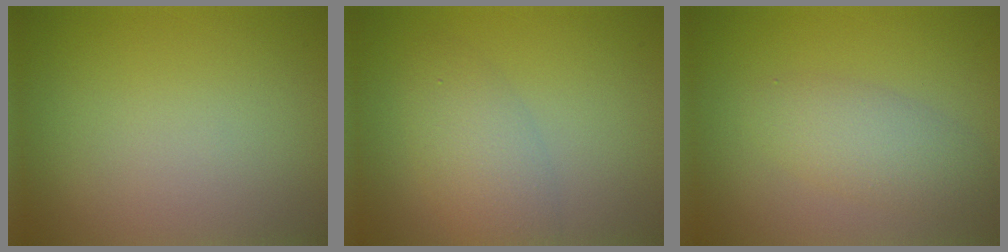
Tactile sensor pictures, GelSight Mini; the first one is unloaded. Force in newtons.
{"total": 3.7, "press": 3.7, "slide": 0.1}
{"total": 3.2, "press": 3.2, "slide": 0.2}